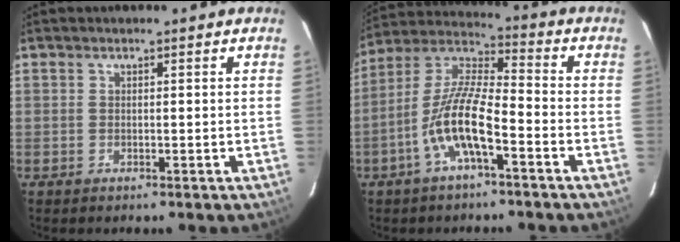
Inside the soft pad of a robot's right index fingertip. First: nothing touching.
{"total": 11.5, "force": [-5.2, 2.7, 9.9], "torque": [-0.209, 0.003, -0.103]}